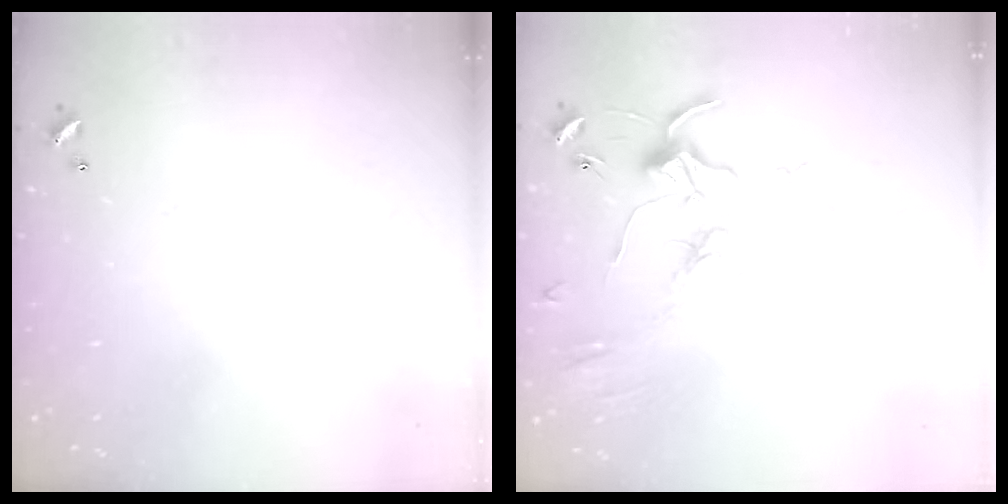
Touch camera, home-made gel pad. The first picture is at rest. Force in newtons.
{"total": 1.7, "press": 1.6, "slide": 0.5}